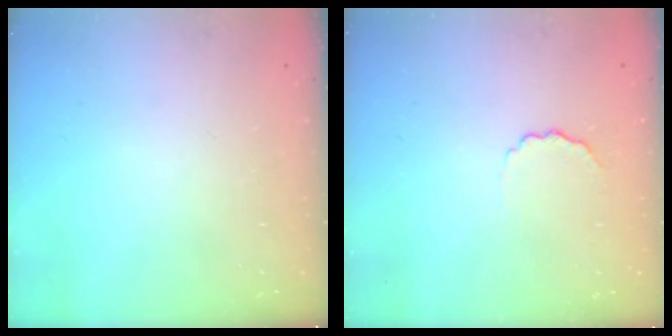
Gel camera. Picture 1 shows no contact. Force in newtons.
{"total": 4.0, "press": 3.9, "slide": 0.9}